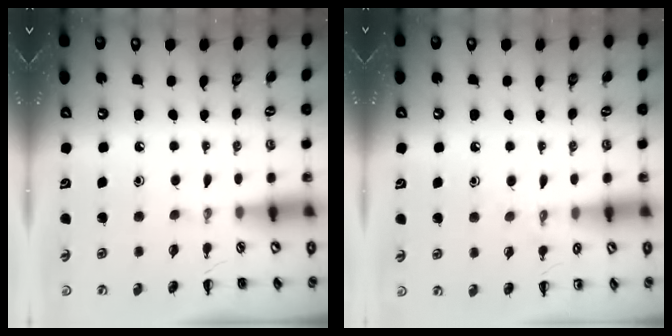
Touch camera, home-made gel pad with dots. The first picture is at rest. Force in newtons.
{"total": 6.5, "press": 6.2, "slide": 1.9}